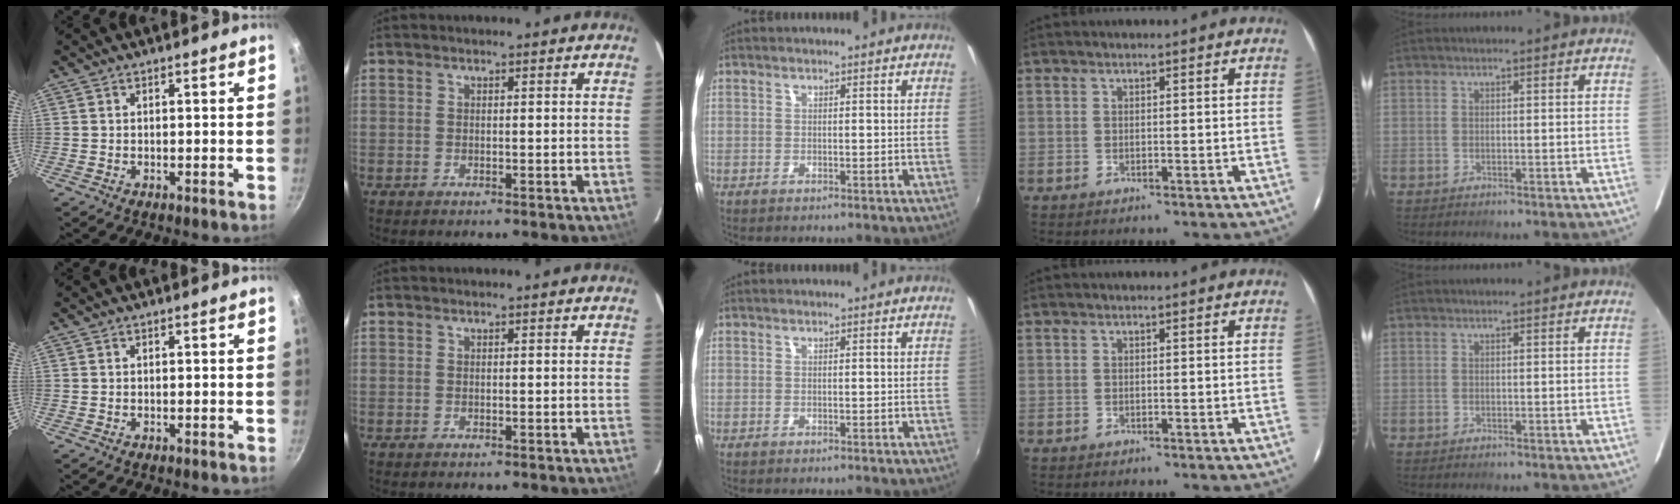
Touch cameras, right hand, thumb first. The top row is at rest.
{}